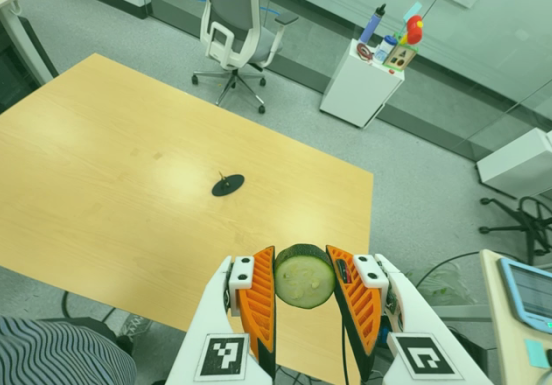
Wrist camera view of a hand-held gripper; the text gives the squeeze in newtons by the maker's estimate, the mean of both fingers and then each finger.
{"total": 9.2, "left": 8.3, "right": 10.0}